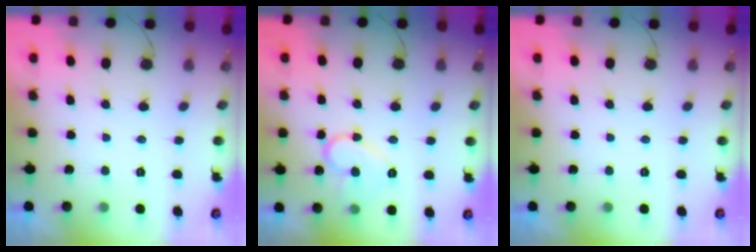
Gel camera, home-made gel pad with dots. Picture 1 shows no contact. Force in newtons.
{"total": 12.0, "press": 11.9, "slide": 1.0}
{"total": 0.0}